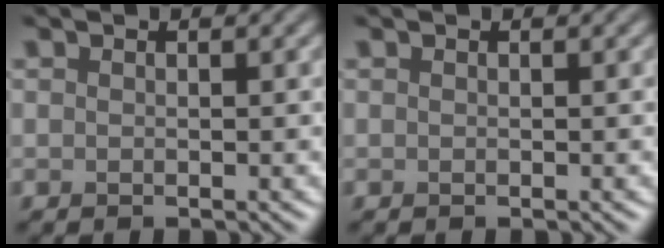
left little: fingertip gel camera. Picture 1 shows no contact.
{"total": 0.0}